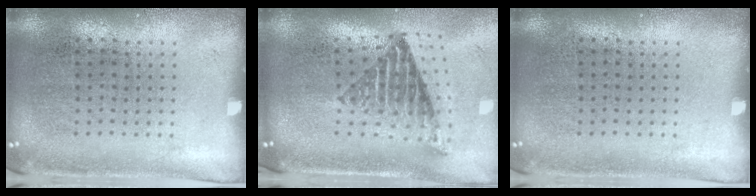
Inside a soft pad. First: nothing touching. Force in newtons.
{"total": 1.8, "press": 1.4, "slide": 1.1}
{"total": 0.0}